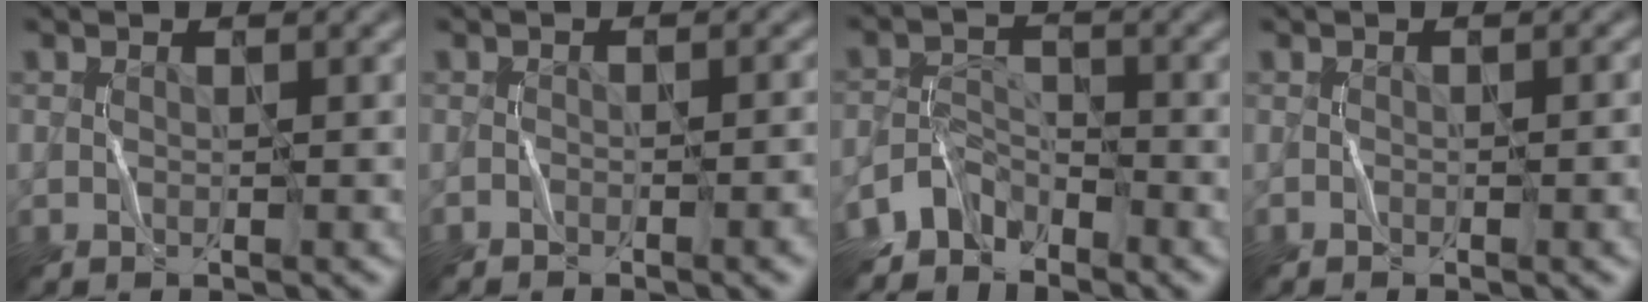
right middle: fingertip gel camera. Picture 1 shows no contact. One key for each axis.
{"total": 3.0, "fx": -2.0, "fy": 0.9, "fz": 2.0, "tx": -0.016, "ty": 0.018, "tz": -0.024}
{"total": 2.9, "fx": -2.7, "fy": 1.0, "fz": -0.3, "tx": 0.004, "ty": 0.015, "tz": -0.062}
{"total": 1.9, "fx": -0.9, "fy": 0.7, "fz": 1.6, "tx": -0.006, "ty": 0.013, "tz": -0.009}